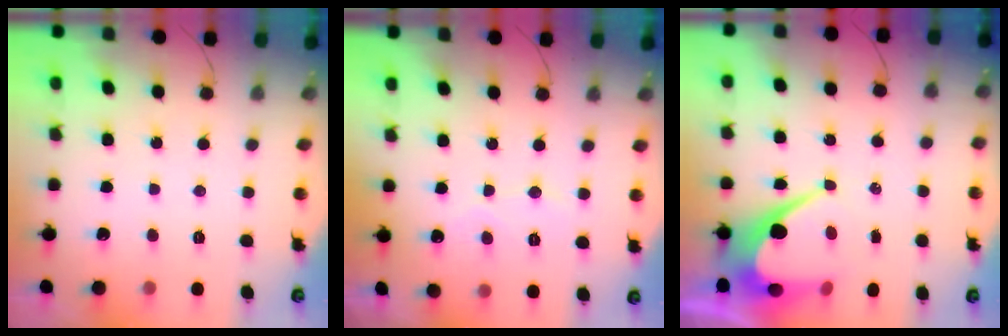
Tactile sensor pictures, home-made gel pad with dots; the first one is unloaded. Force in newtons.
{"total": 3.7, "press": 3.7, "slide": 0.3}
{"total": 10.7, "press": 10.7, "slide": 0.8}